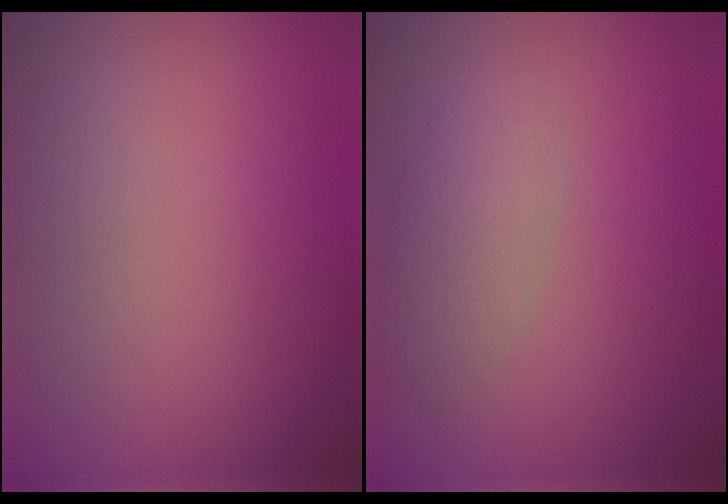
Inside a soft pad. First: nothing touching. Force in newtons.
{"total": 2.8, "press": 2.8, "slide": 0.1}